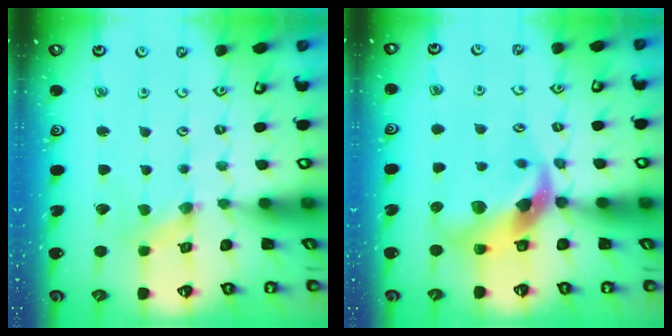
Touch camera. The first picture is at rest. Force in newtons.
{"total": 12.4, "press": 12.2, "slide": 2.2}